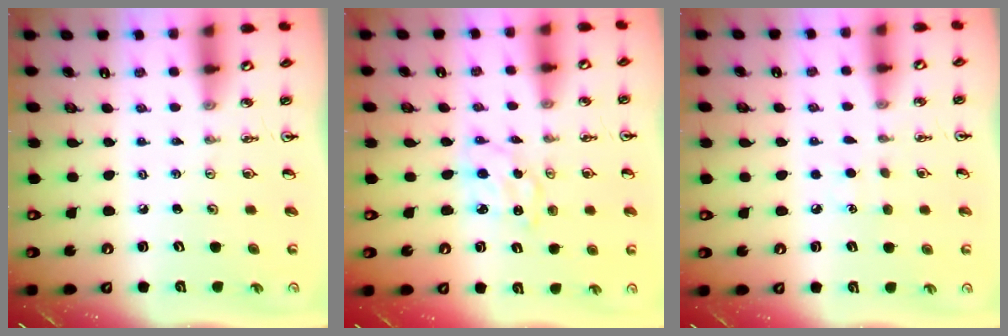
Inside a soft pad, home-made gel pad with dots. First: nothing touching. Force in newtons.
{"total": 2.5, "press": 2.5, "slide": 0.3}
{"total": 4.2, "press": 4.1, "slide": 0.4}